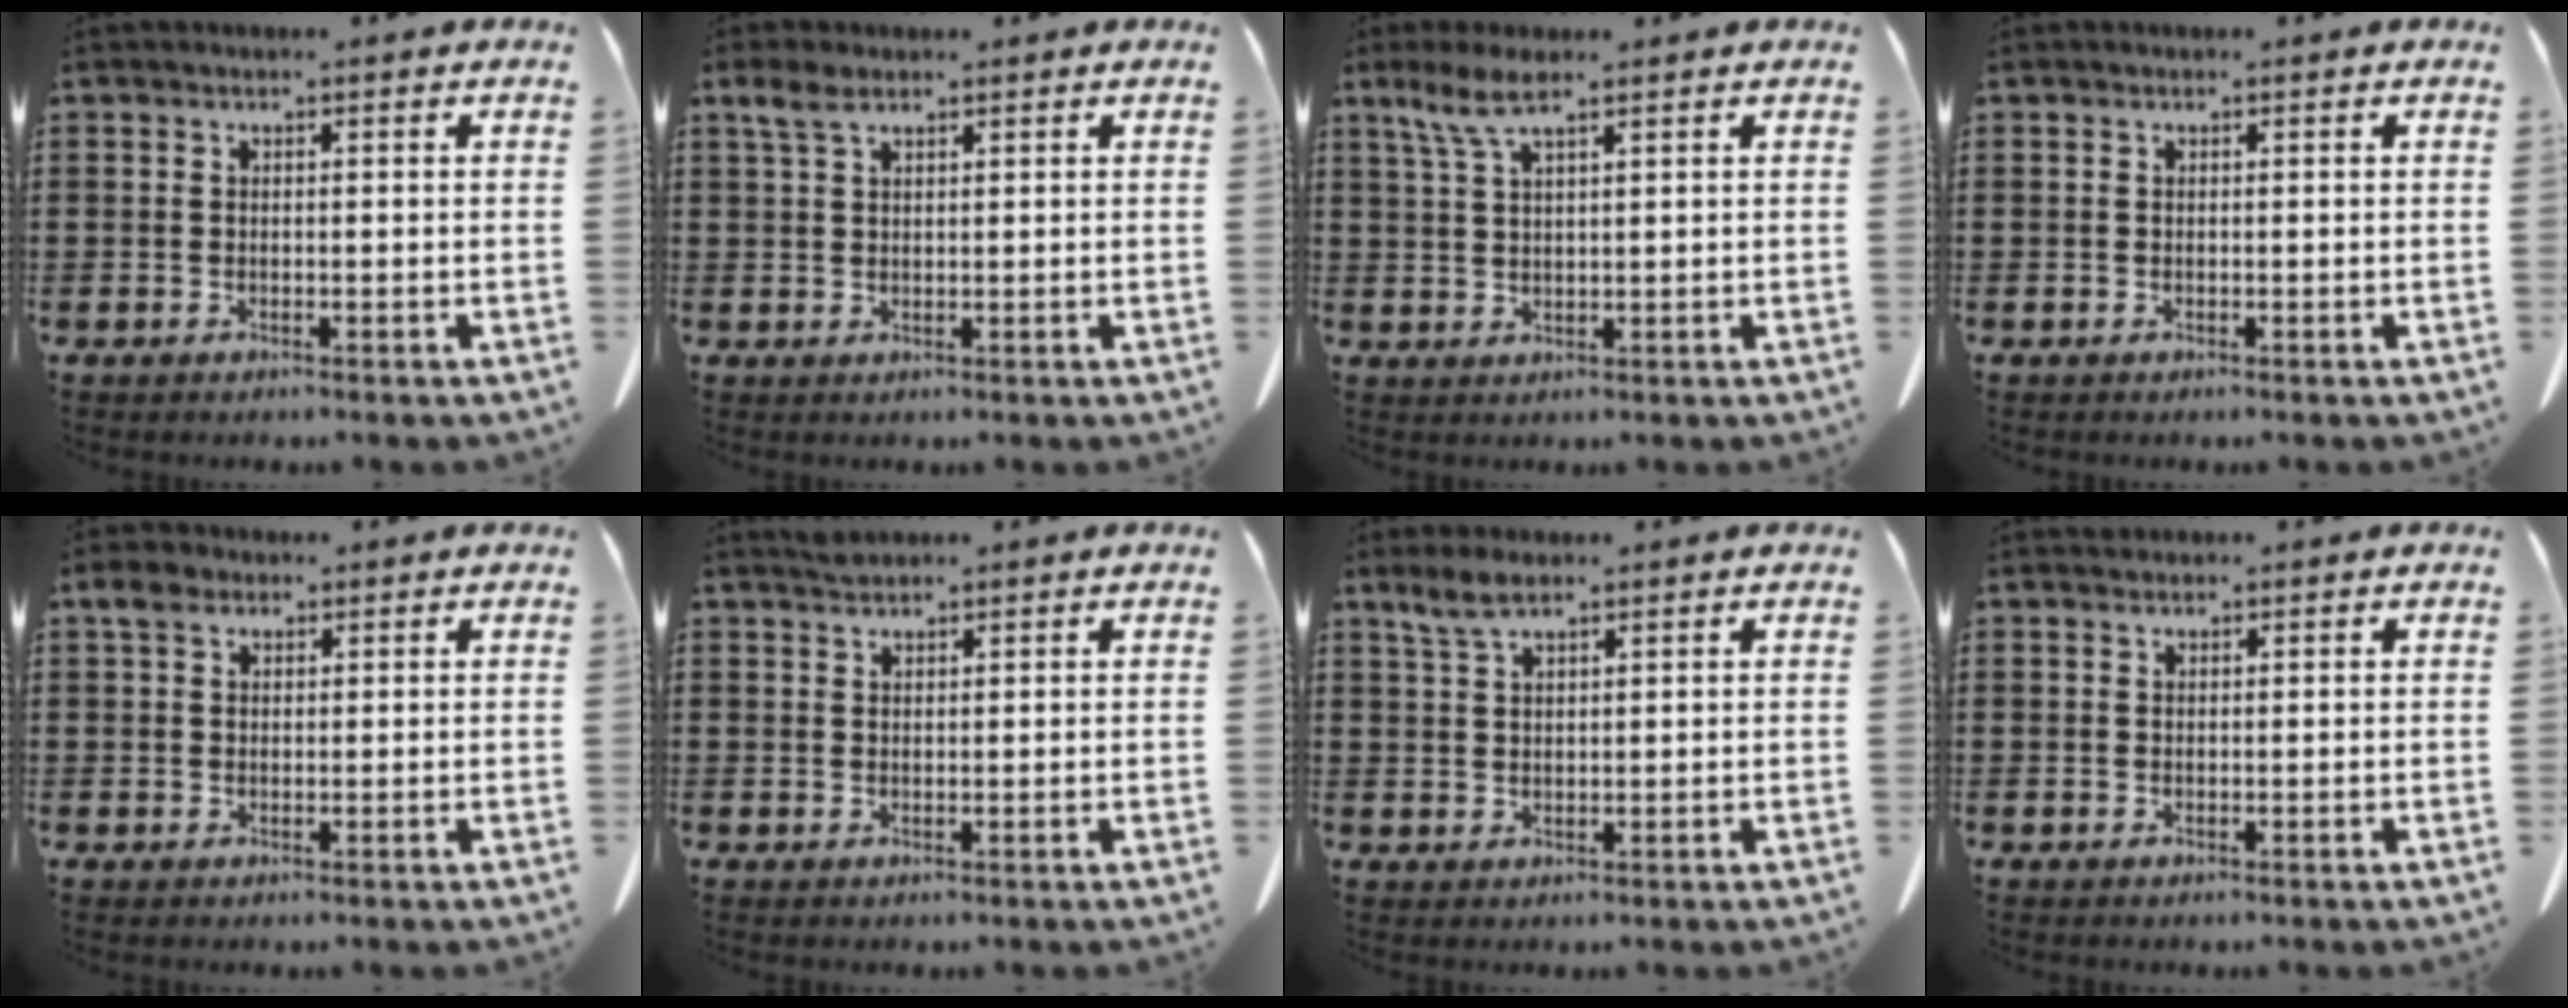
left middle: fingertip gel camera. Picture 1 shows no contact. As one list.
[{"total": 3.0, "force": [1.8, 1.2, 2.1], "torque": [-0.048, 0.004, 0.032]}, {"total": 4.8, "force": [3.0, 1.0, 3.6], "torque": [-0.078, 0.003, 0.054]}, {"total": 0.0}, {"total": 2.9, "force": [1.7, 1.8, 1.6], "torque": [-0.031, 0.006, 0.030]}, {"total": 1.4, "force": [1.2, 0.3, 0.5], "torque": [-0.012, 0.000, 0.024]}, {"total": 3.5, "force": [2.3, 1.1, 2.3], "torque": [-0.051, 0.003, 0.043]}, {"total": 0.5, "force": [0.4, 0.3, 0.1], "torque": [-0.004, 0.000, 0.009]}]